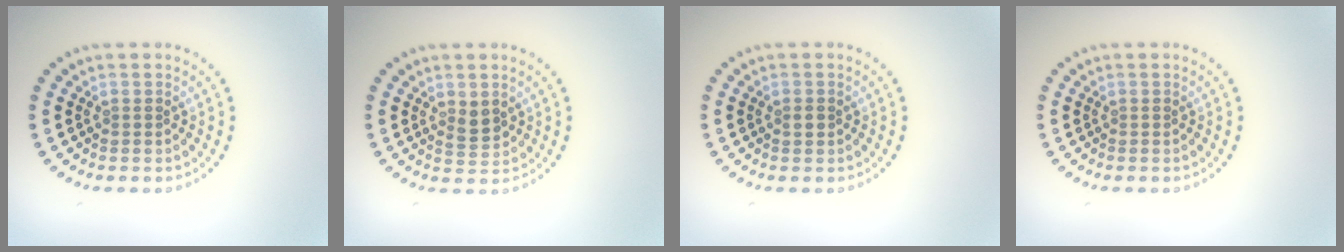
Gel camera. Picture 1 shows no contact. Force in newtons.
{"total": 1.8, "press": 1.7, "slide": 0.7}
{"total": 0.9, "press": 0.9, "slide": 0.1}
{"total": 0.0}